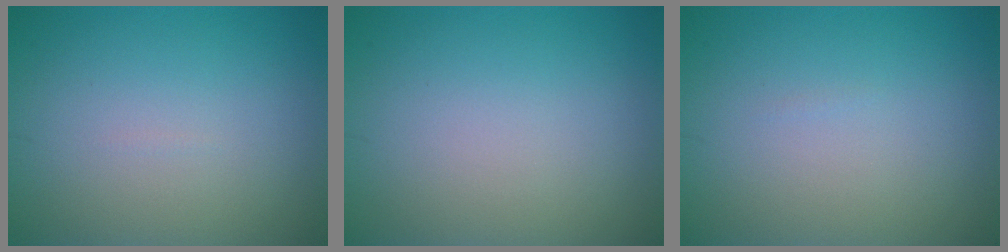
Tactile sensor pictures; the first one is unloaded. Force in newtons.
{"total": 0.0}
{"total": 0.0}